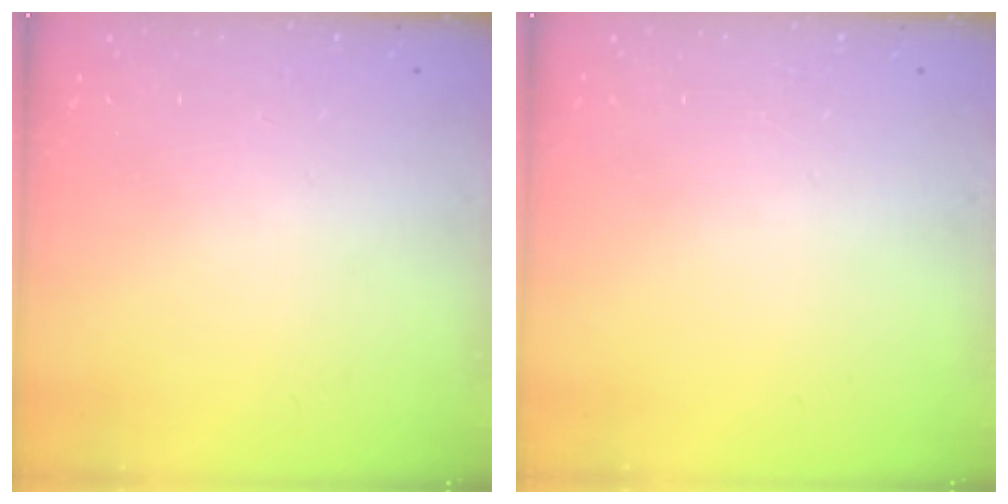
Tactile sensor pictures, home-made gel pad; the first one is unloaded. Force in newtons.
{"total": 0.0}